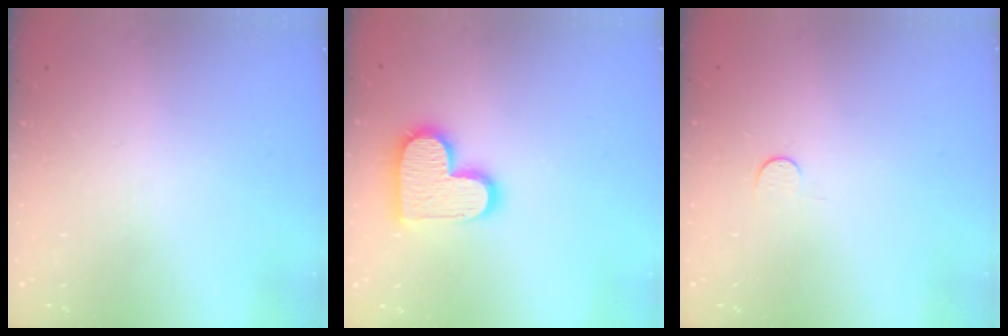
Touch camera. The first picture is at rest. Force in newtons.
{"total": 14.2, "press": 14.2, "slide": 0.9}
{"total": 2.8, "press": 2.8, "slide": 0.4}